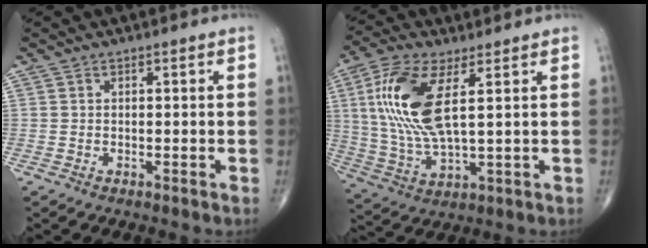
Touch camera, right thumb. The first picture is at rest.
{"total": 15.3, "force": [4.0, 5.4, 13.7], "torque": [-0.306, -0.012, 0.081]}